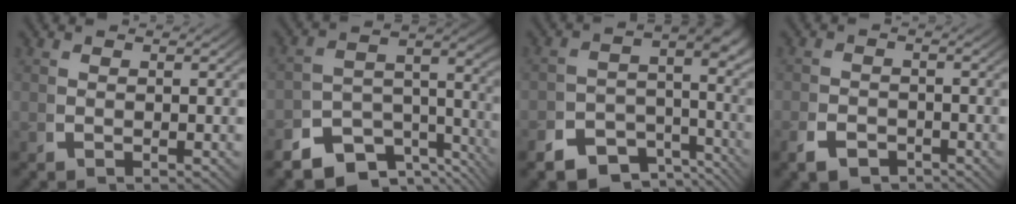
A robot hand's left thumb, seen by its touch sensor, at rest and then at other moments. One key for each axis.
{"total": 8.7, "fx": -4.2, "fy": 5.2, "fz": 5.5, "tx": -0.087, "ty": -0.021, "tz": -0.067}
{"total": 8.9, "fx": -4.3, "fy": 5.8, "fz": 5.1, "tx": -0.057, "ty": -0.024, "tz": -0.072}
{"total": 2.8, "fx": -2.3, "fy": 1.5, "fz": 0.8, "tx": -0.015, "ty": -0.011, "tz": -0.039}